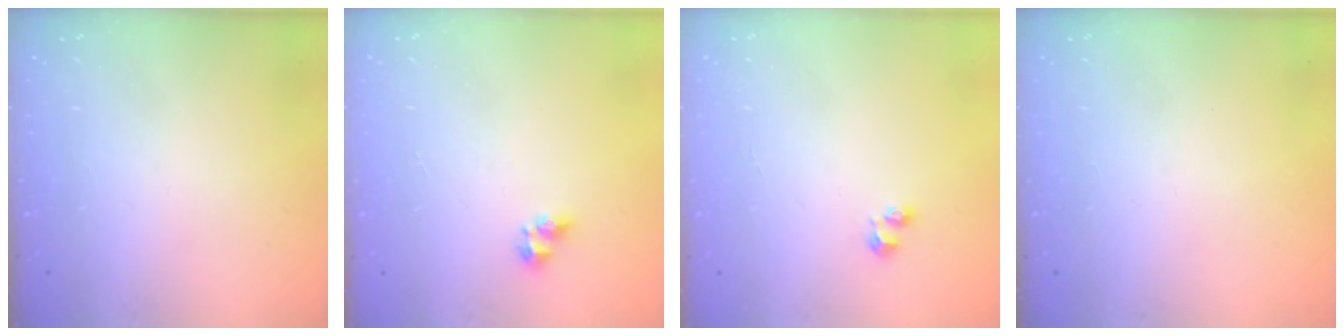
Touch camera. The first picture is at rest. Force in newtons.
{"total": 3.7, "press": 3.7, "slide": 0.3}
{"total": 1.7, "press": 1.6, "slide": 0.6}
{"total": 0.0}